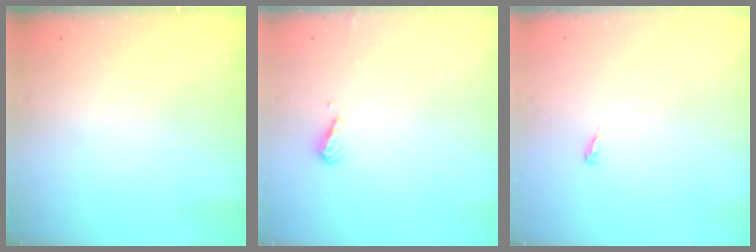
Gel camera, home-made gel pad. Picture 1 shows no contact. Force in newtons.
{"total": 3.7, "press": 3.6, "slide": 1.0}
{"total": 3.5, "press": 3.5, "slide": 0.3}